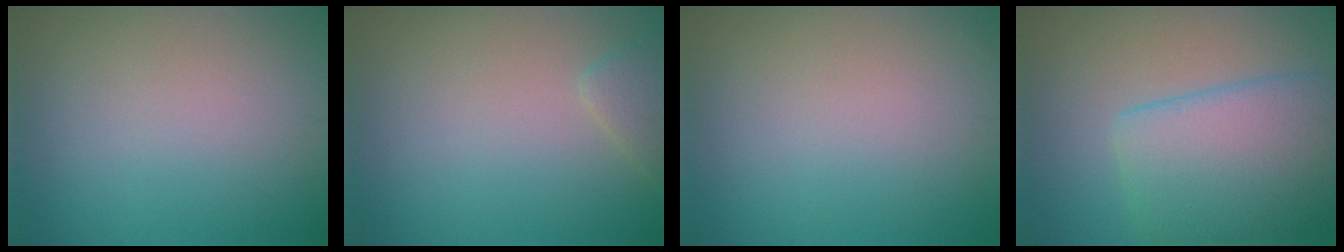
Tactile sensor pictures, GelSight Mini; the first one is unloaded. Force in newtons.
{"total": 1.6, "press": 1.6, "slide": 0.1}
{"total": 0.0}
{"total": 7.2, "press": 7.2, "slide": 0.2}